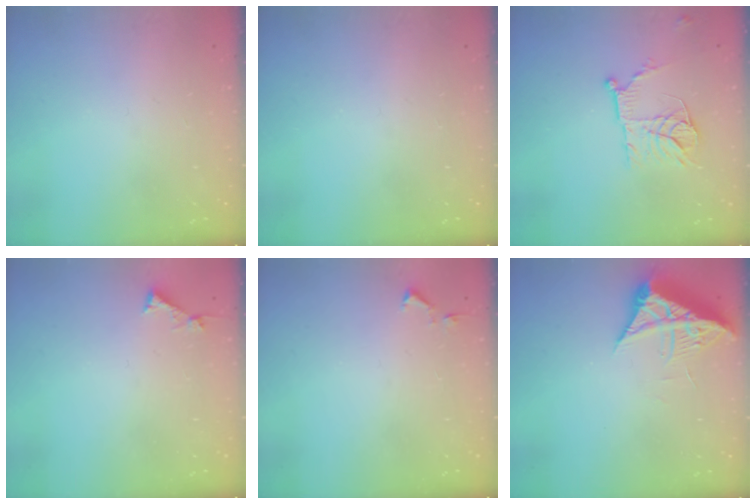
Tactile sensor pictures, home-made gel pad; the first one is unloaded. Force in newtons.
{"total": 0.0}
{"total": 12.2, "press": 12.1, "slide": 1.1}
{"total": 3.1, "press": 3.1, "slide": 0.3}
{"total": 3.1, "press": 3.1, "slide": 0.6}
{"total": 8.1, "press": 8.0, "slide": 0.8}